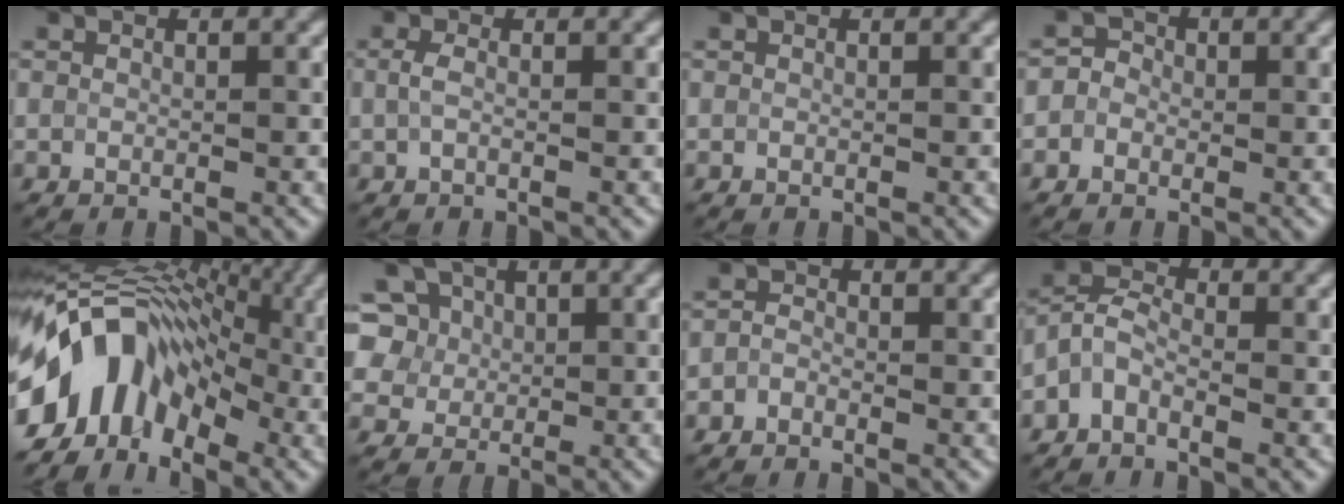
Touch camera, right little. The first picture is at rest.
{"total": 1.1, "force": [0.0, 0.5, 1.0], "torque": [-0.027, 0.000, -0.003]}
{"total": 0.0}
{"total": 1.7, "force": [-0.4, 1.6, 0.6], "torque": [0.002, 0.006, -0.019]}
{"total": 11.2, "force": [-3.7, 7.8, 7.2], "torque": [-0.118, 0.015, -0.074]}
{"total": 9.5, "force": [4.1, 7.5, 4.2], "torque": [-0.087, 0.032, 0.048]}
{"total": 1.0, "force": [-0.7, 0.6, 0.4], "torque": [-0.006, 0.002, -0.020]}
{"total": 2.8, "force": [-1.5, 1.5, 1.8], "torque": [-0.035, 0.009, -0.045]}